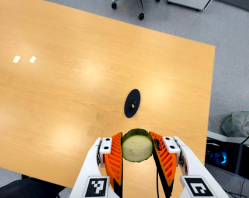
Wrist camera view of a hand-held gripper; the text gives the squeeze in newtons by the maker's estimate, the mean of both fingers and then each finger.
{"total": 12.0, "left": 11.5, "right": 12.6}